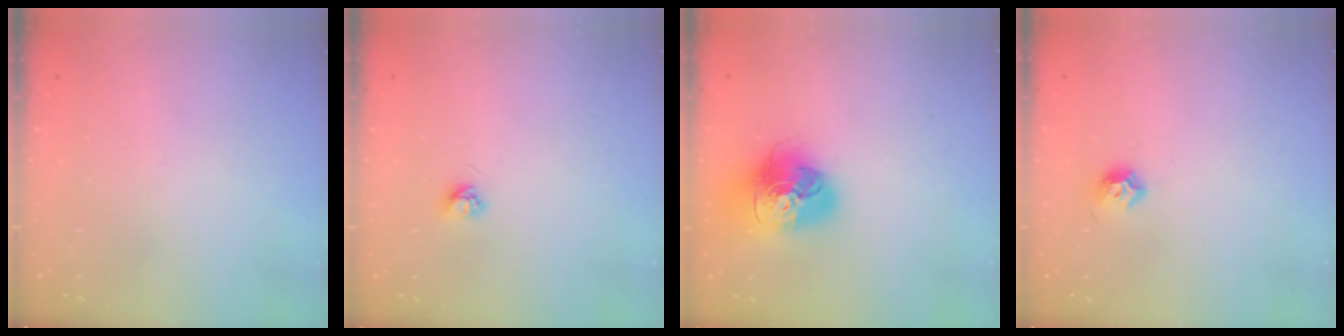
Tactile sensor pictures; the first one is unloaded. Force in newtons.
{"total": 3.2, "press": 3.1, "slide": 0.4}
{"total": 18.6, "press": 18.5, "slide": 2.0}
{"total": 6.8, "press": 6.7, "slide": 0.8}